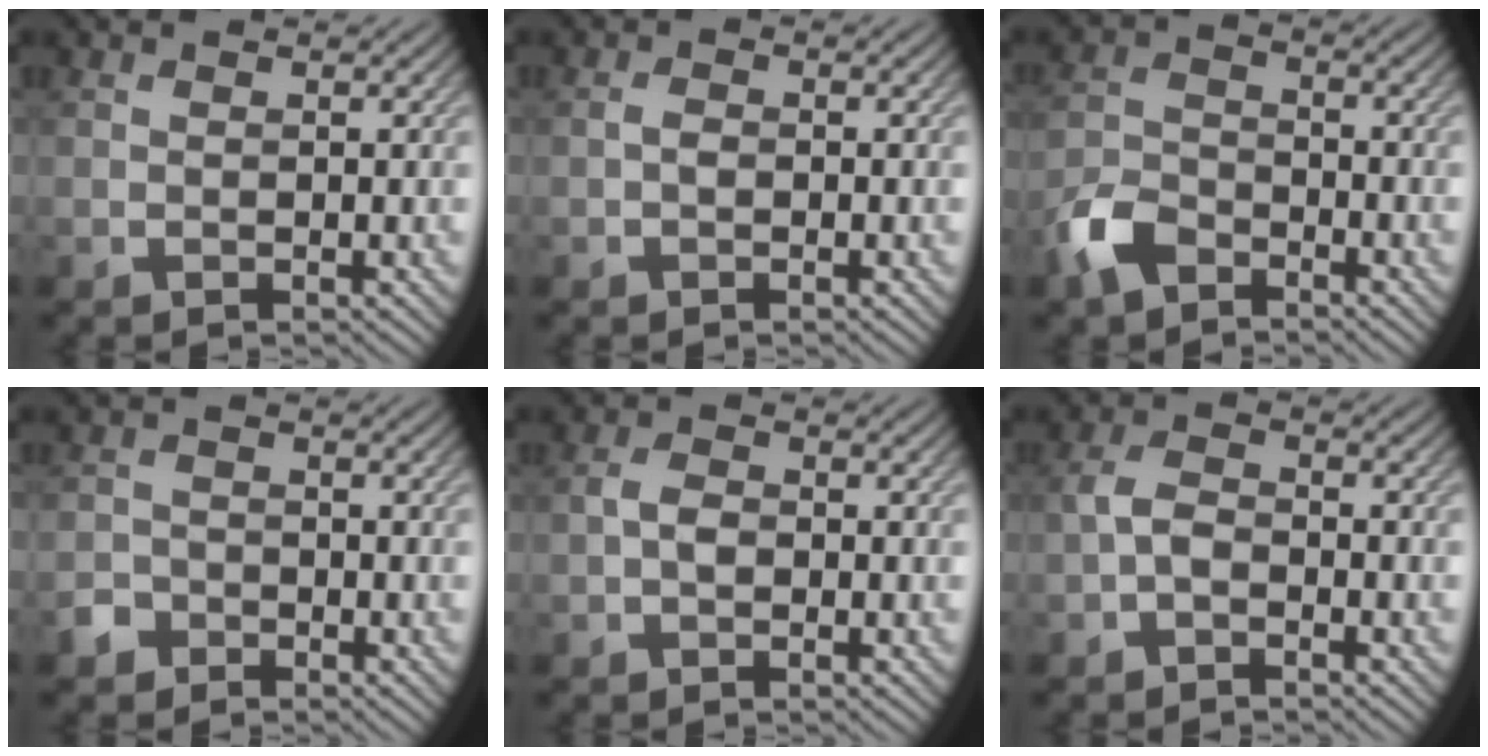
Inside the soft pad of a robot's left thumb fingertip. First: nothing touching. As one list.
[{"total": 1.1, "force": [-0.4, 0.7, 0.7], "torque": [-0.015, 0.001, -0.010]}, {"total": 5.6, "force": [-4.0, 2.7, 2.8], "torque": [-0.064, -0.003, -0.094]}, {"total": 2.4, "force": [-1.7, 1.7, 0.4], "torque": [-0.007, 0.000, -0.040]}, {"total": 2.0, "force": [-0.6, 1.3, 1.4], "torque": [-0.030, 0.003, -0.016]}, {"total": 2.8, "force": [-1.4, 1.5, 1.9], "torque": [-0.041, 0.007, -0.038]}]